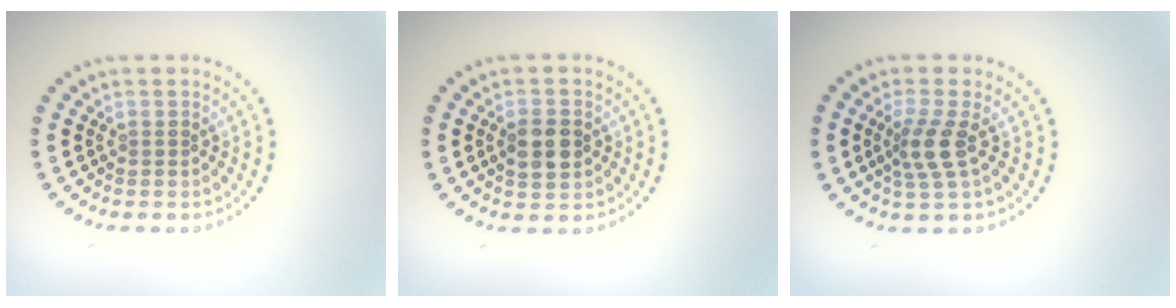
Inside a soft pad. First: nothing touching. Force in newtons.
{"total": 3.2, "press": 3.2, "slide": 0.2}
{"total": 2.7, "press": 2.1, "slide": 1.8}